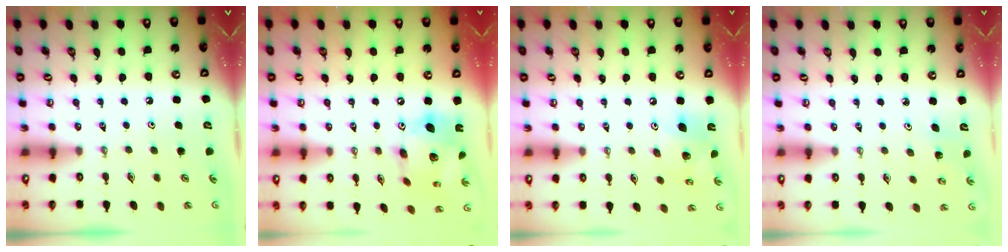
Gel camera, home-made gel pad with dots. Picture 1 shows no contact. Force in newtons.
{"total": 17.0, "press": 17.0, "slide": 1.6}
{"total": 12.7, "press": 12.5, "slide": 2.1}
{"total": 1.4, "press": 1.4, "slide": 0.1}